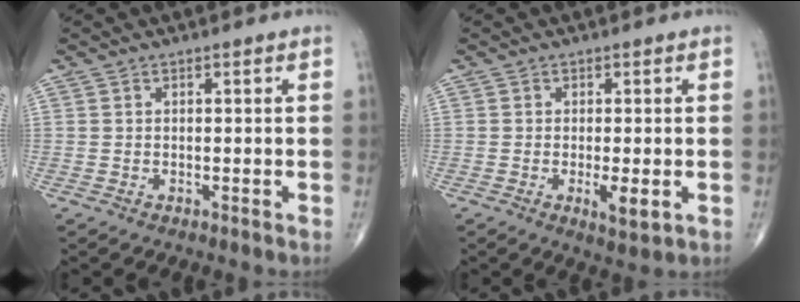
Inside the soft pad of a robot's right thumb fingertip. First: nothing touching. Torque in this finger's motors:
{"motor_torque": [0.53, 0.37, -0.18, -0.24, 0.21]}